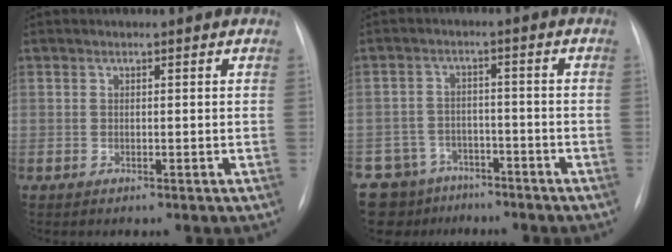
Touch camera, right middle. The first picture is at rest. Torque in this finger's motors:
{"motor_torque": [1.10, -1.04, 1.05, 0.11]}